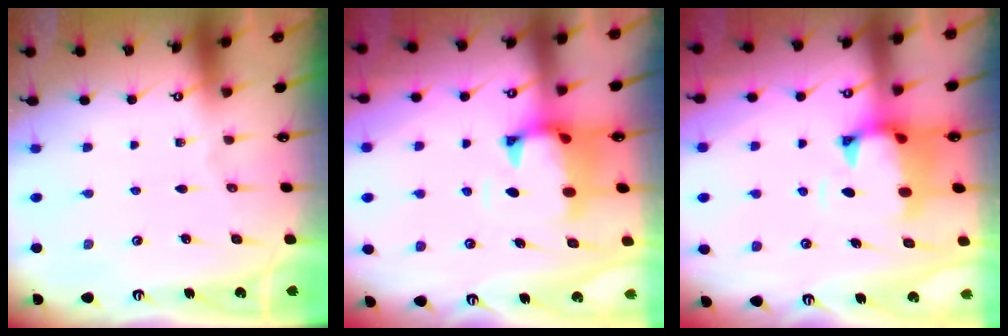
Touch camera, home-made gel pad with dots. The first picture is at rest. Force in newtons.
{"total": 1.6, "press": 1.0, "slide": 1.3}
{"total": 1.5, "press": 1.1, "slide": 1.1}